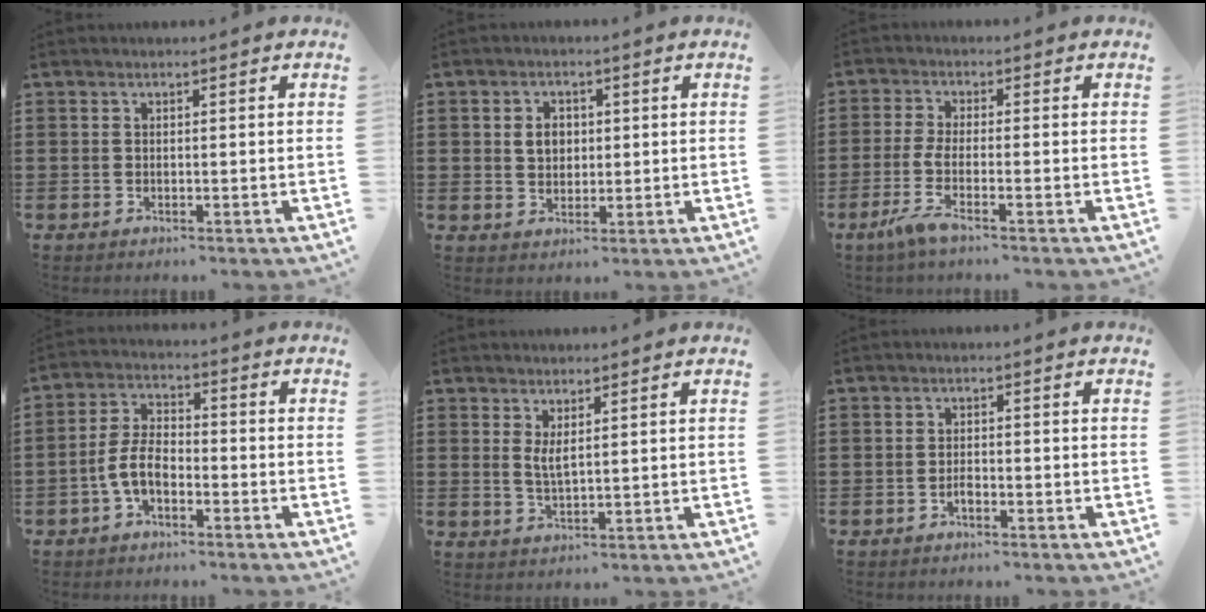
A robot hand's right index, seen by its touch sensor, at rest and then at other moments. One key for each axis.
{"total": 3.4, "fx": 0.6, "fy": 2.7, "fz": 2.0, "tx": -0.047, "ty": 0.012, "tz": 0.008}
{"total": 4.3, "fx": -2.2, "fy": 0.7, "fz": 3.6, "tx": -0.091, "ty": -0.012, "tz": -0.050}
{"total": 6.0, "fx": -2.5, "fy": 3.1, "fz": 4.6, "tx": -0.114, "ty": 0.002, "tz": -0.055}
{"total": 2.6, "fx": 1.3, "fy": 0.7, "fz": 2.1, "tx": -0.044, "ty": 0.002, "tz": 0.024}
{"total": 1.4, "fx": -0.9, "fy": 0.7, "fz": 0.8, "tx": -0.019, "ty": -0.002, "tz": -0.016}